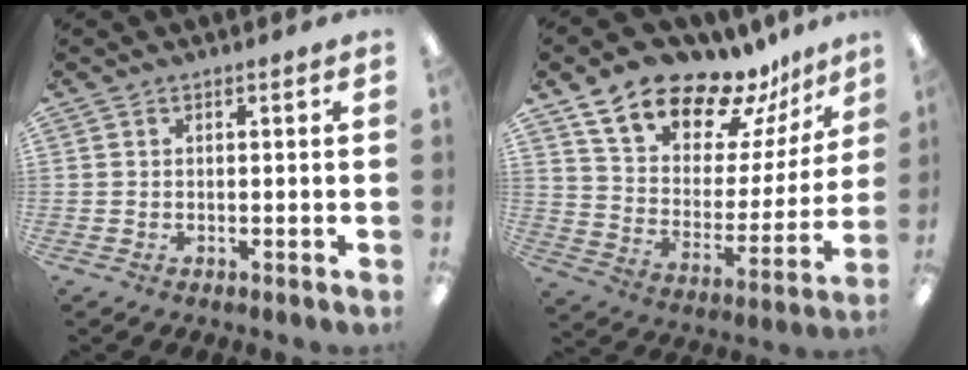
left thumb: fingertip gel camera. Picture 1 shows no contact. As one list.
[{"total": 17.3, "force": [14.5, 7.3, 6.1], "torque": [-0.114, -0.111, 0.258]}]